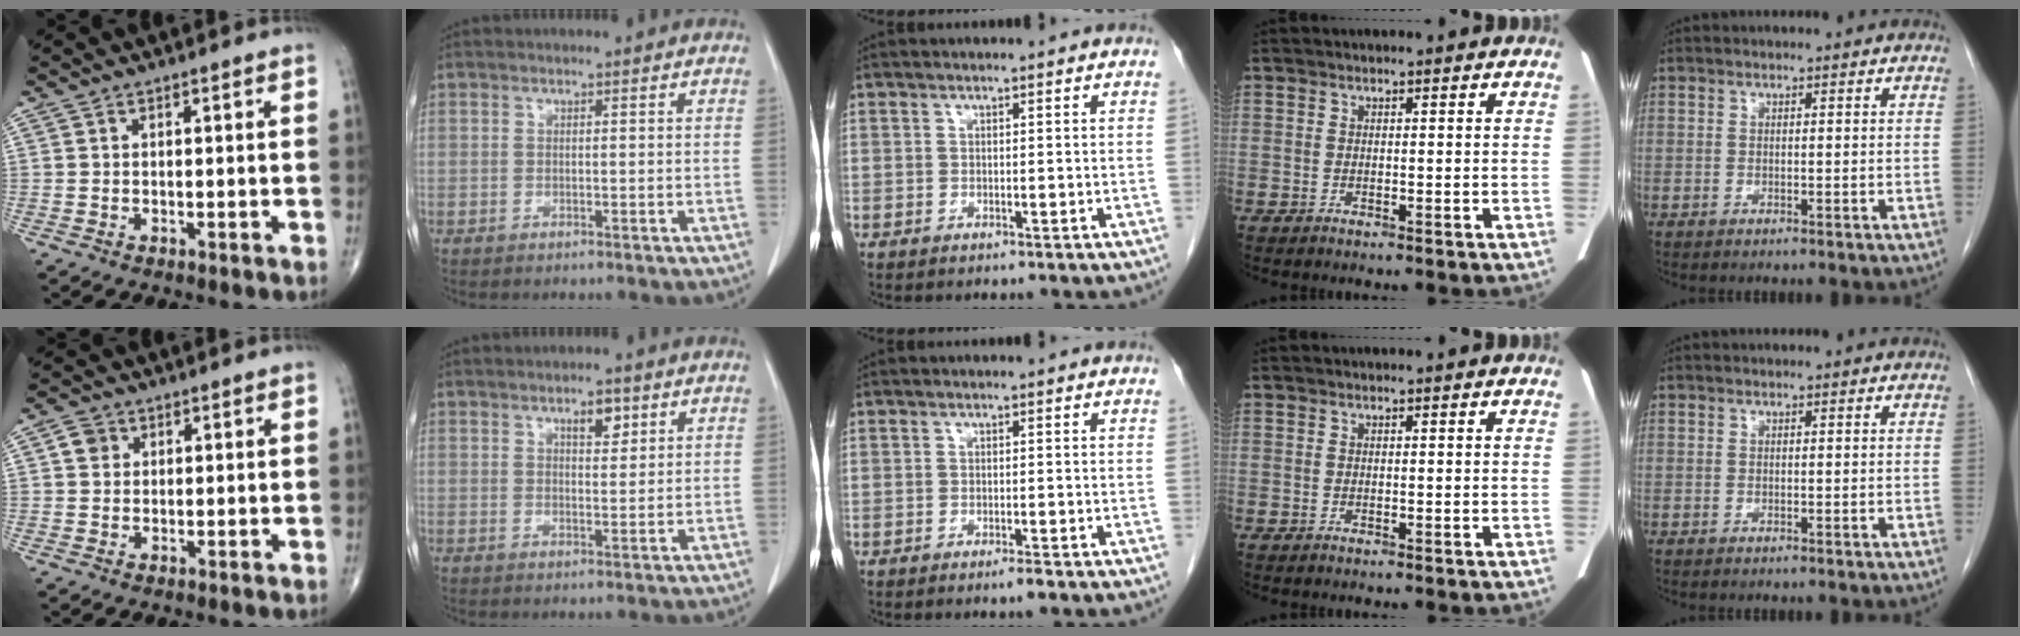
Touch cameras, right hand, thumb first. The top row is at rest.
{"thumb": {"total": 2.8, "force": [0.8, 2.4, 1.1], "torque": [-0.007, 0.001, 0.013]}, "index": {"total": 3.9, "force": [2.0, 1.7, 2.9], "torque": [-0.050, 0.000, 0.035]}, "middle": {"total": 1.2, "force": [-0.8, 0.0, 0.8], "torque": [-0.017, -0.003, -0.013]}}